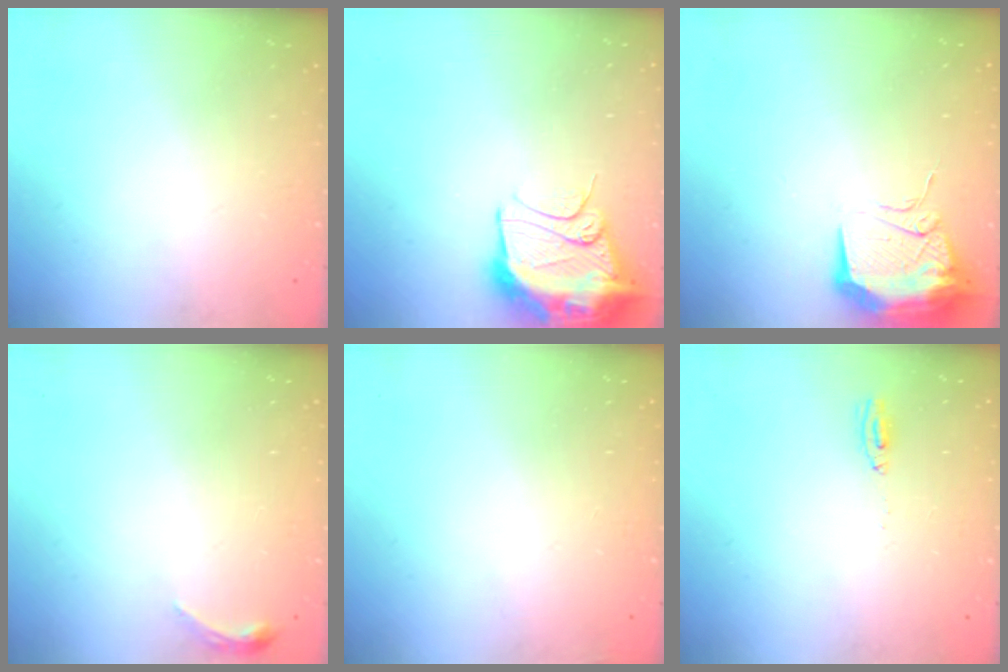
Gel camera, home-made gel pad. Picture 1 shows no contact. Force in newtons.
{"total": 15.8, "press": 15.7, "slide": 1.6}
{"total": 13.6, "press": 13.3, "slide": 2.8}
{"total": 3.4, "press": 3.3, "slide": 0.6}
{"total": 3.0, "press": 2.9, "slide": 1.0}
{"total": 4.8, "press": 2.7, "slide": 4.0}